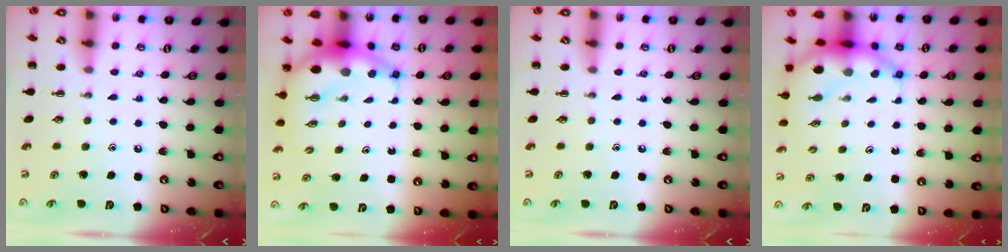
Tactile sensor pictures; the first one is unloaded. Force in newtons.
{"total": 7.5, "press": 7.2, "slide": 2.1}
{"total": 0.0}
{"total": 7.2, "press": 7.0, "slide": 1.8}